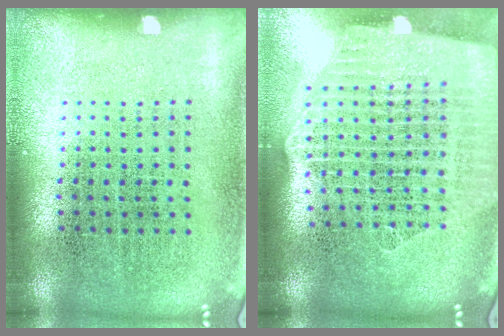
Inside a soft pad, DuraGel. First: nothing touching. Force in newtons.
{"total": 2.6, "press": 2.2, "slide": 1.3}